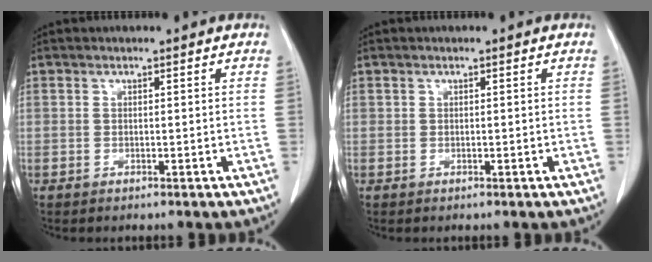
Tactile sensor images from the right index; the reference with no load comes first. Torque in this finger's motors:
{"motor_torque": [-0.12, -0.03, -0.03, -0.01]}